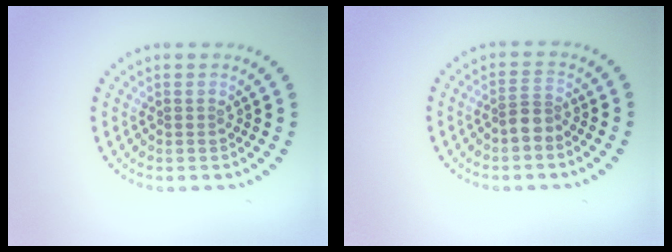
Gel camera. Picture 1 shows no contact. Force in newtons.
{"total": 1.9, "press": 1.6, "slide": 1.0}